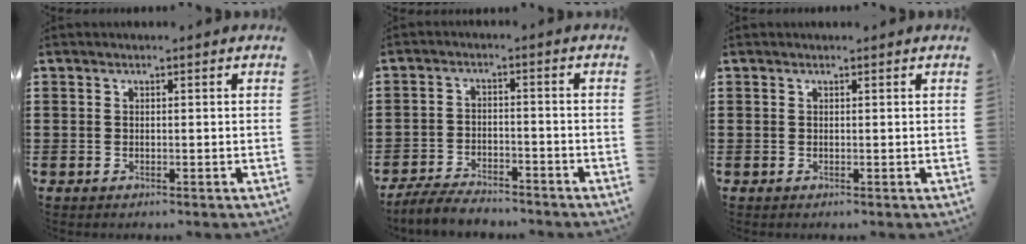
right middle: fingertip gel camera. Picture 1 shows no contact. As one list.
[{"total": 4.2, "force": [-4.1, 0.7, 1.0], "torque": [-0.026, 0.001, -0.083]}, {"total": 0.0}]